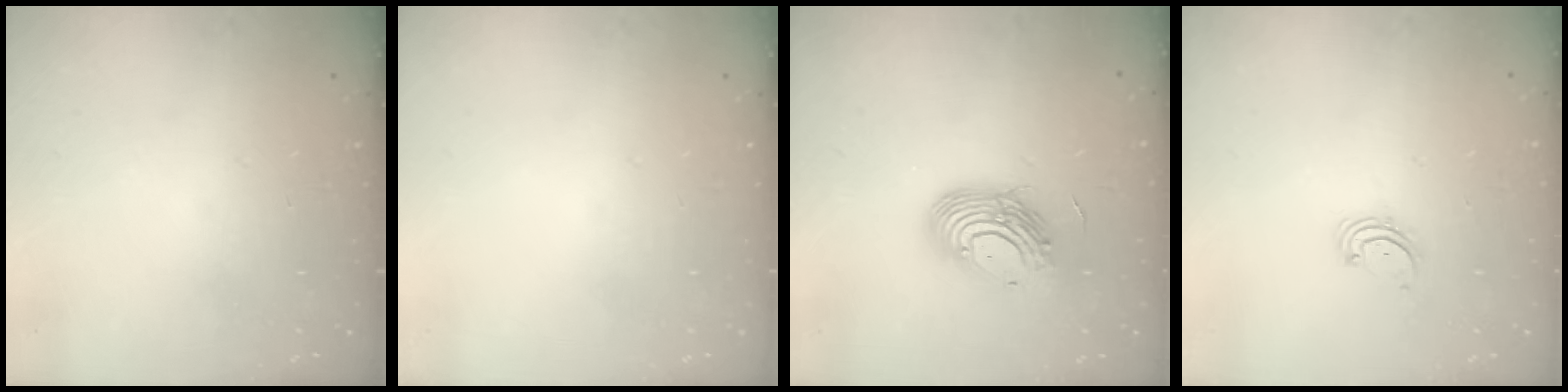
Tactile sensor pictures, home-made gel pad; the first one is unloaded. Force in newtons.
{"total": 0.0}
{"total": 12.4, "press": 12.3, "slide": 1.8}
{"total": 1.7, "press": 1.6, "slide": 0.2}